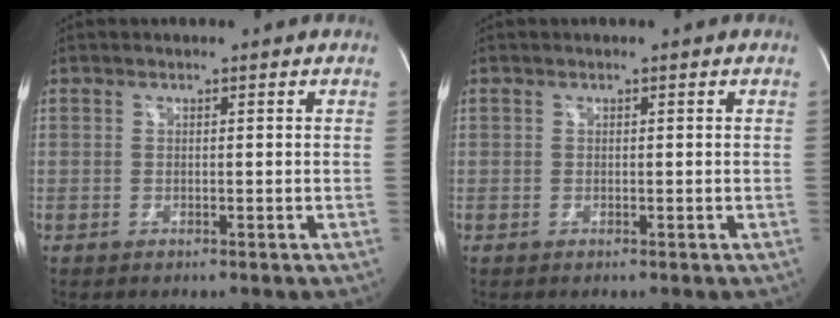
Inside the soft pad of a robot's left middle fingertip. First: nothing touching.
{"total": 0.0}